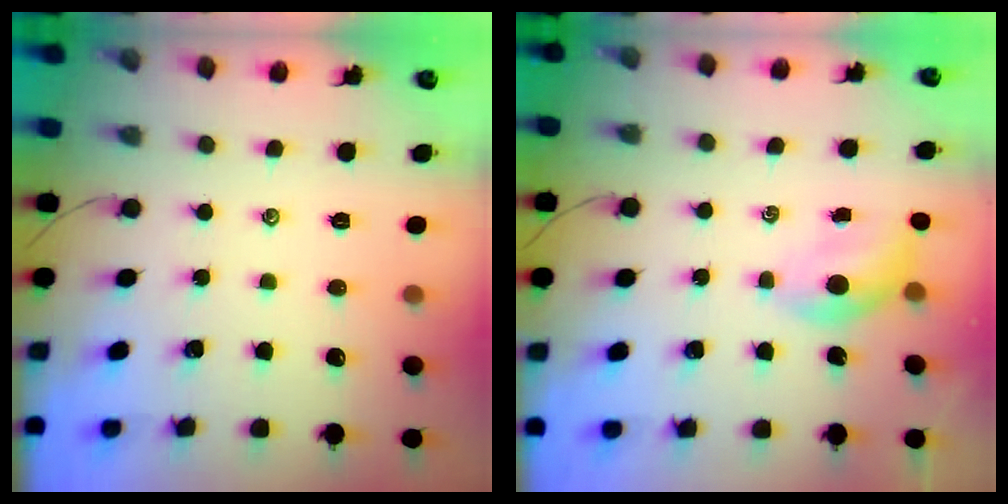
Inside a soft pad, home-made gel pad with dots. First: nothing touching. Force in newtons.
{"total": 4.8, "press": 4.7, "slide": 0.7}